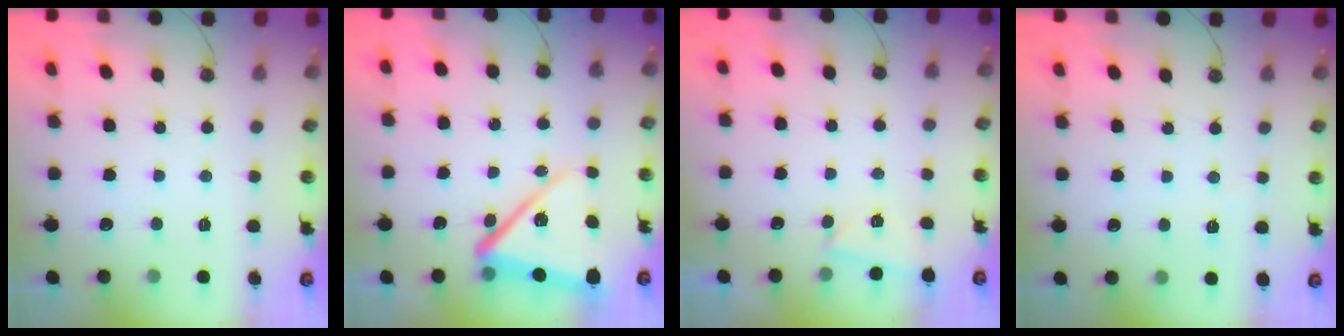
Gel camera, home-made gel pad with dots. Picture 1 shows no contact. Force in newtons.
{"total": 13.9, "press": 13.8, "slide": 1.6}
{"total": 2.3, "press": 2.2, "slide": 0.9}
{"total": 3.3, "press": 2.7, "slide": 2.0}